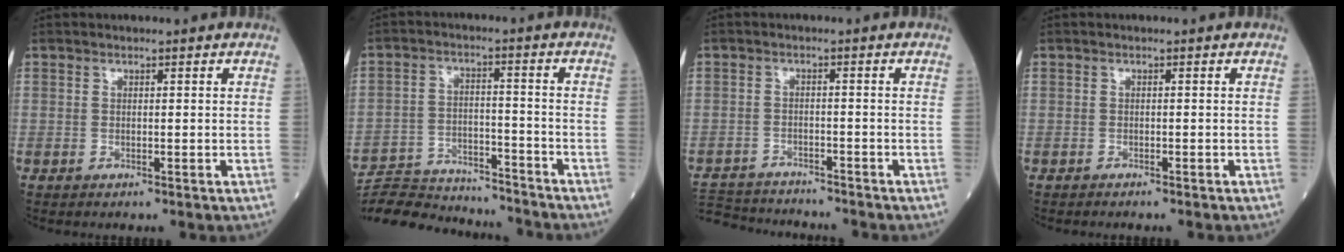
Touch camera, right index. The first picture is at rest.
{"total": 15.7, "force": [-15.2, 2.3, 3.5], "torque": [-0.060, 0.011, -0.231]}
{"total": 10.7, "force": [-10.3, 1.7, 2.3], "torque": [-0.049, 0.002, -0.161]}
{"total": 1.7, "force": [-1.5, 0.1, 0.7], "torque": [-0.011, -0.001, -0.018]}